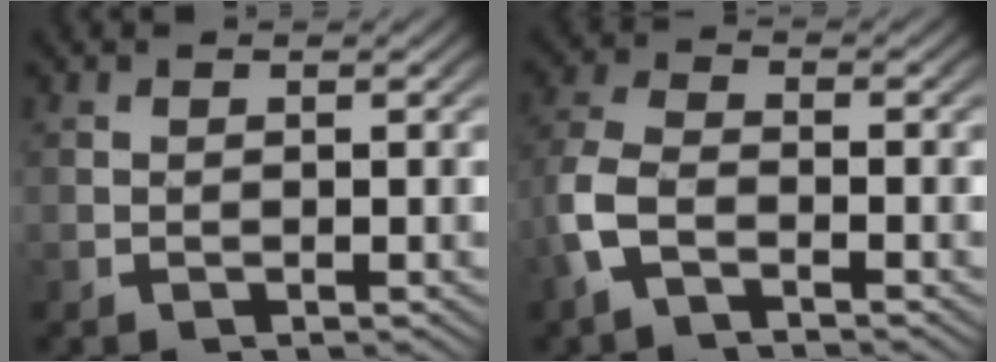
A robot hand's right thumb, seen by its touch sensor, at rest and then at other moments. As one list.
[{"total": 4.8, "force": [-1.2, 3.2, 3.4], "torque": [-0.096, -0.010, -0.024]}]